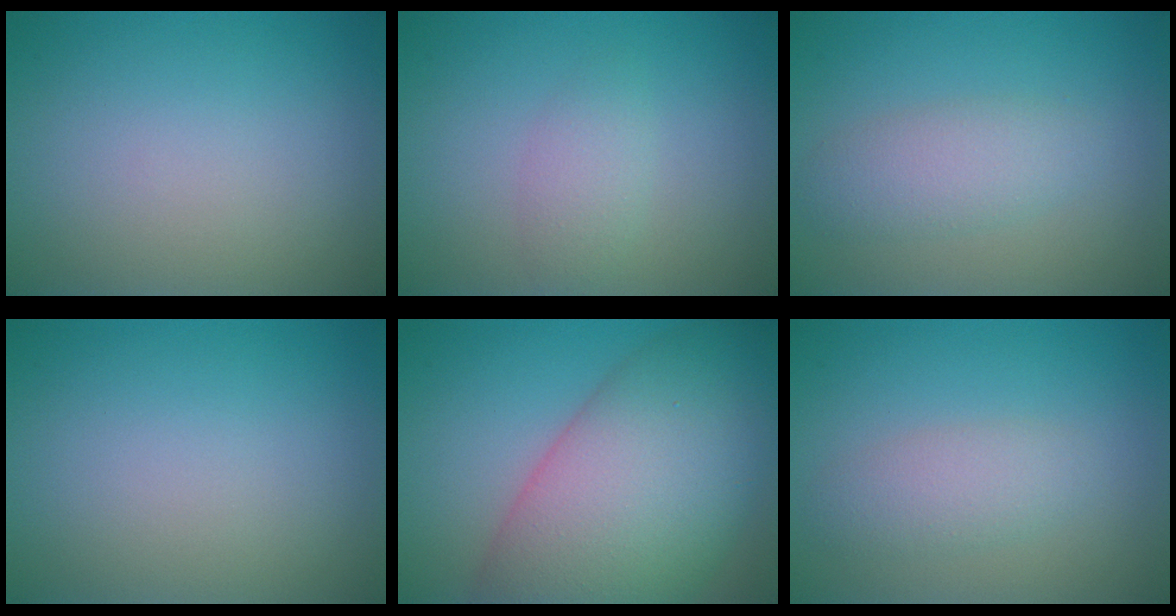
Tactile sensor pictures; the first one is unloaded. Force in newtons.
{"total": 1.8, "press": 1.8, "slide": 0.1}
{"total": 2.9, "press": 2.9, "slide": 0.1}
{"total": 0.0}
{"total": 13.0, "press": 13.0, "slide": 0.6}
{"total": 2.5, "press": 2.5, "slide": 0.1}